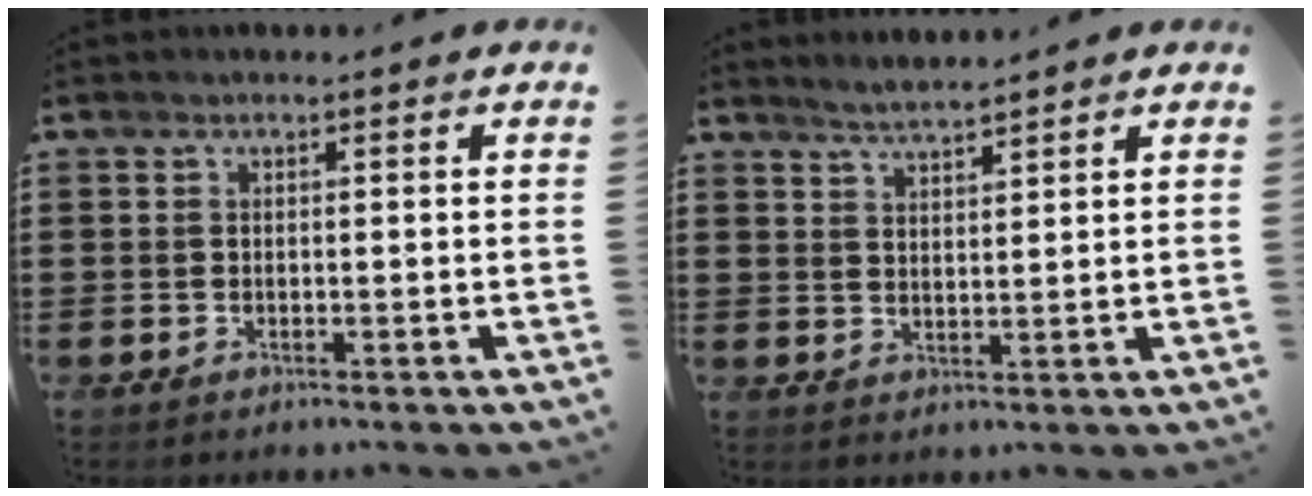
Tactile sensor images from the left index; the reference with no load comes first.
{"total": 2.5, "force": [2.5, -0.2, 0.3], "torque": [-0.012, -0.004, 0.048]}